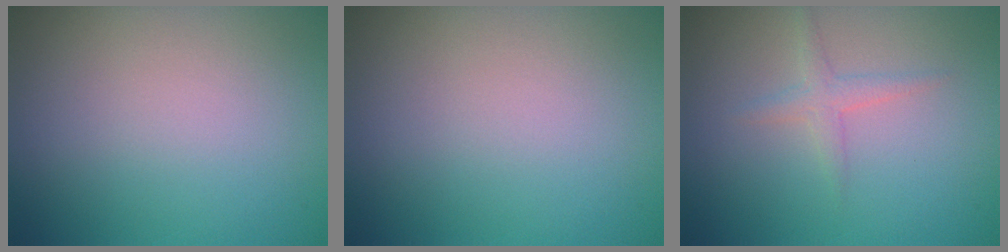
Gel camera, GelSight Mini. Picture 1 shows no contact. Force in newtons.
{"total": 0.0}
{"total": 1.5, "press": 1.5, "slide": 0.1}